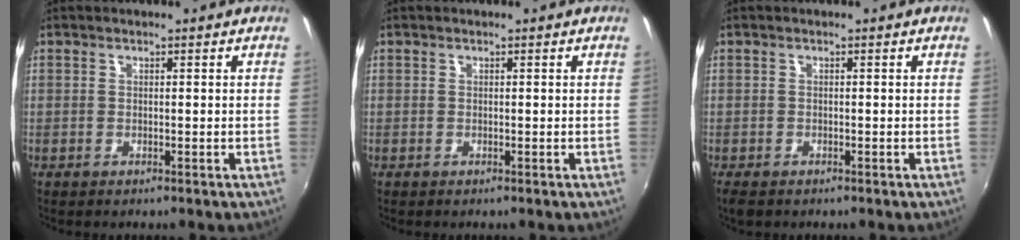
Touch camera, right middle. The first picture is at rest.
{"total": 0.0}
{"total": 2.5, "force": [-1.7, 1.2, 1.3], "torque": [-0.027, -0.014, -0.027]}